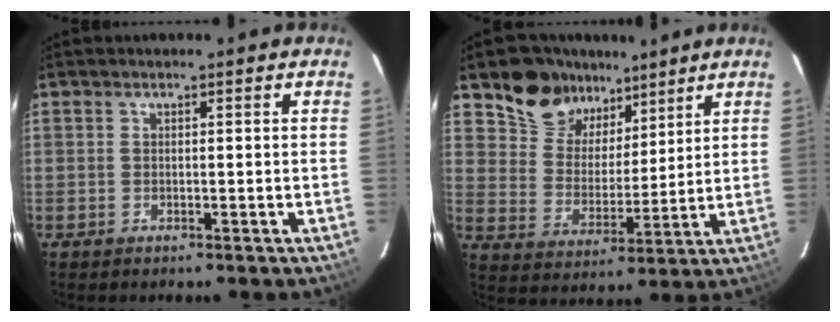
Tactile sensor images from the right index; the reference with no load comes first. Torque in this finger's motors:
{"motor_torque": [0.59, 0.62, 0.05, 0.03]}